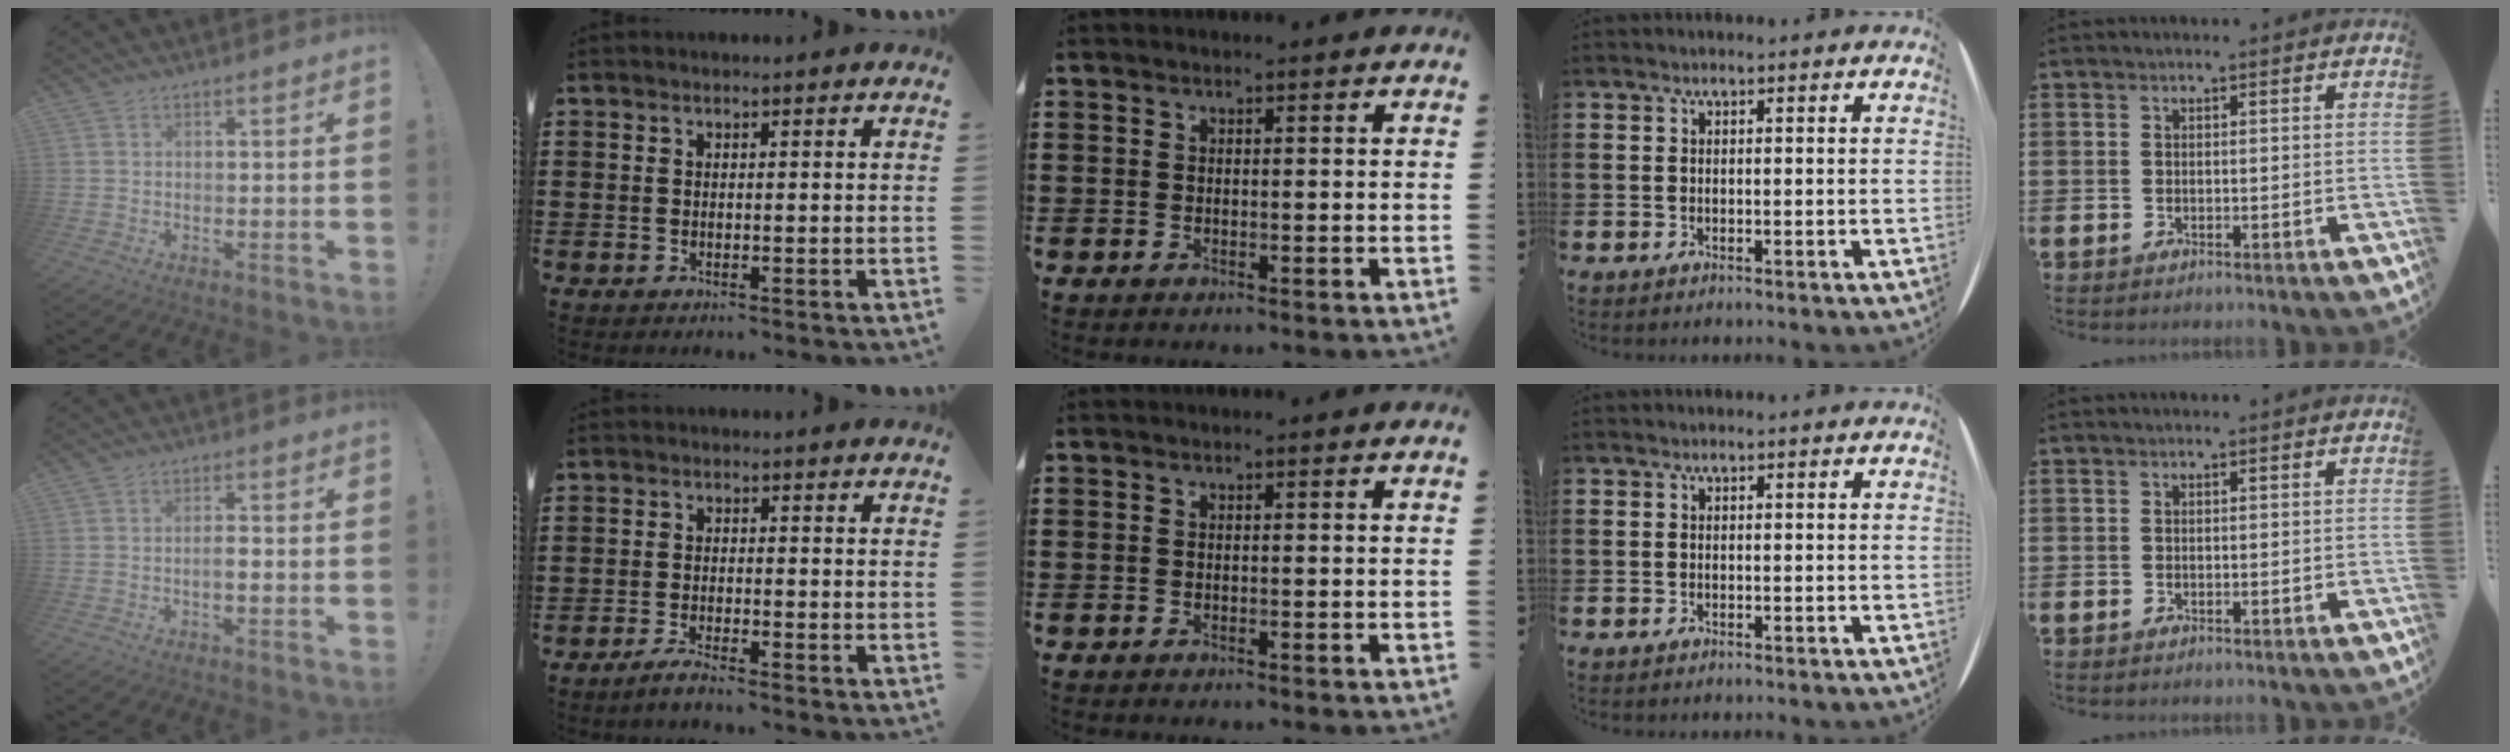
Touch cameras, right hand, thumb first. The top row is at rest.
{"thumb": {"total": 2.7, "force": [-1.1, 0.7, 2.4], "torque": [-0.048, 0.011, -0.019]}, "index": {"total": 2.2, "force": [-2.0, -0.2, 0.9], "torque": [-0.014, 0.003, -0.037]}}